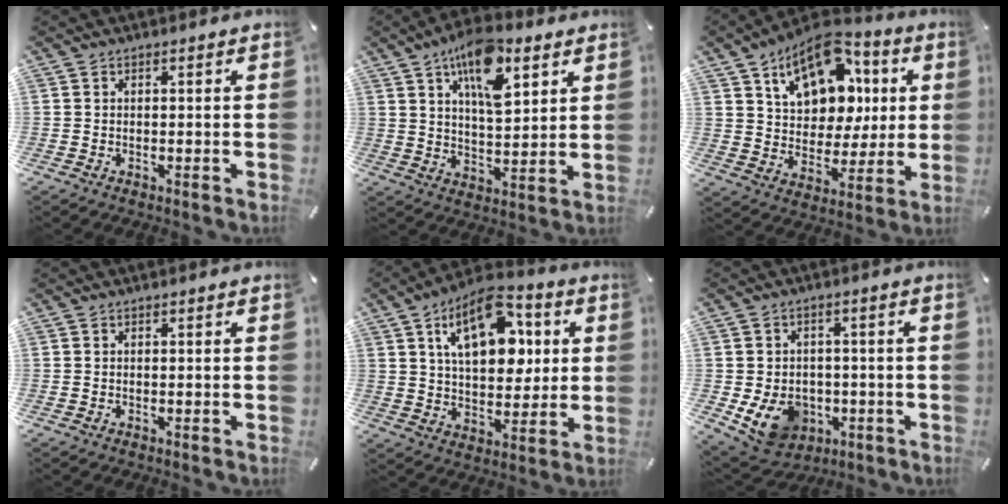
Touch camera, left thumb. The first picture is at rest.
{"total": 14.9, "force": [8.4, 6.7, 10.3], "torque": [-0.159, -0.032, 0.141]}
{"total": 17.0, "force": [8.3, 11.9, 8.9], "torque": [-0.146, -0.035, 0.151]}
{"total": 0.0}
{"total": 17.9, "force": [6.8, 10.2, 13.1], "torque": [-0.220, -0.010, 0.113]}
{"total": 10.2, "force": [-3.1, 8.3, 5.2], "torque": [-0.101, 0.009, -0.052]}